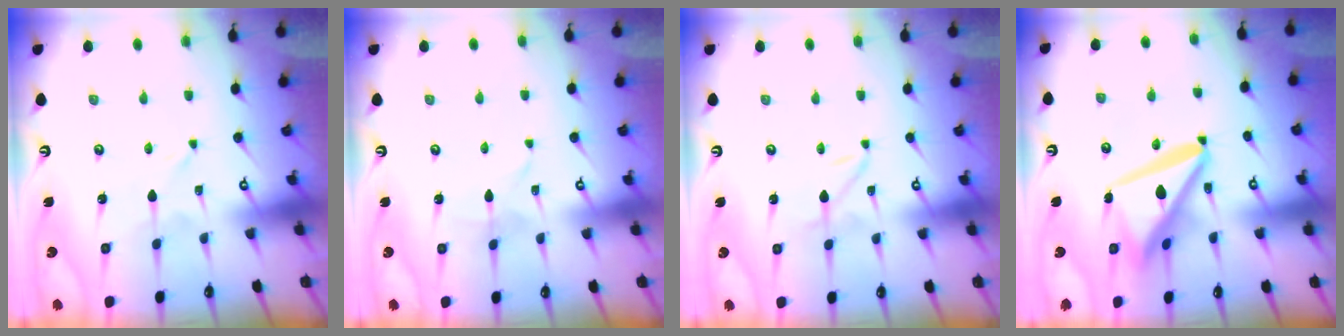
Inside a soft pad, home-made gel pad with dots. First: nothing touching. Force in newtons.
{"total": 1.7, "press": 1.7, "slide": 0.1}
{"total": 2.0, "press": 2.0, "slide": 0.2}
{"total": 14.2, "press": 14.1, "slide": 1.7}